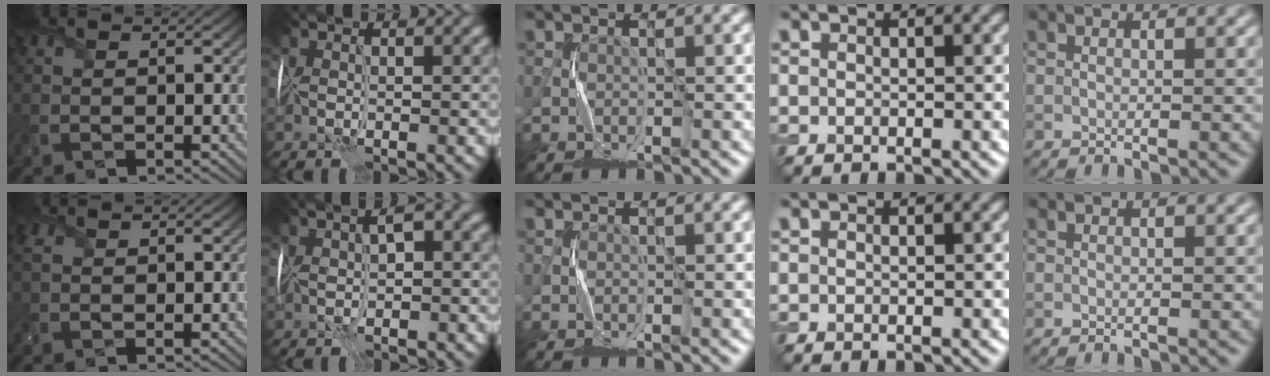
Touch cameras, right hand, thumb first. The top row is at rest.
{"thumb": {"total": 1.5, "force": [1.2, 0.5, 0.6], "torque": [-0.021, 0.009, 0.028]}, "index": {"total": 3.2, "force": [0.5, 1.8, 2.7], "torque": [-0.031, 0.016, 0.010]}}